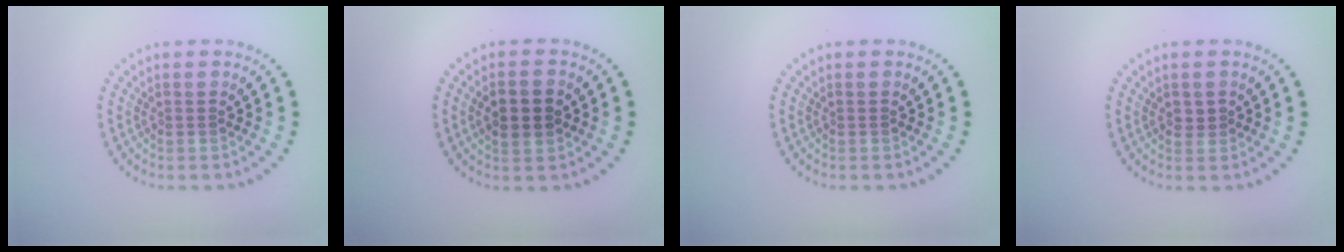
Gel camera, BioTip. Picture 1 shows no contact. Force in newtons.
{"total": 2.9, "press": 2.9, "slide": 0.2}
{"total": 0.0}
{"total": 1.0, "press": 1.0, "slide": 0.3}